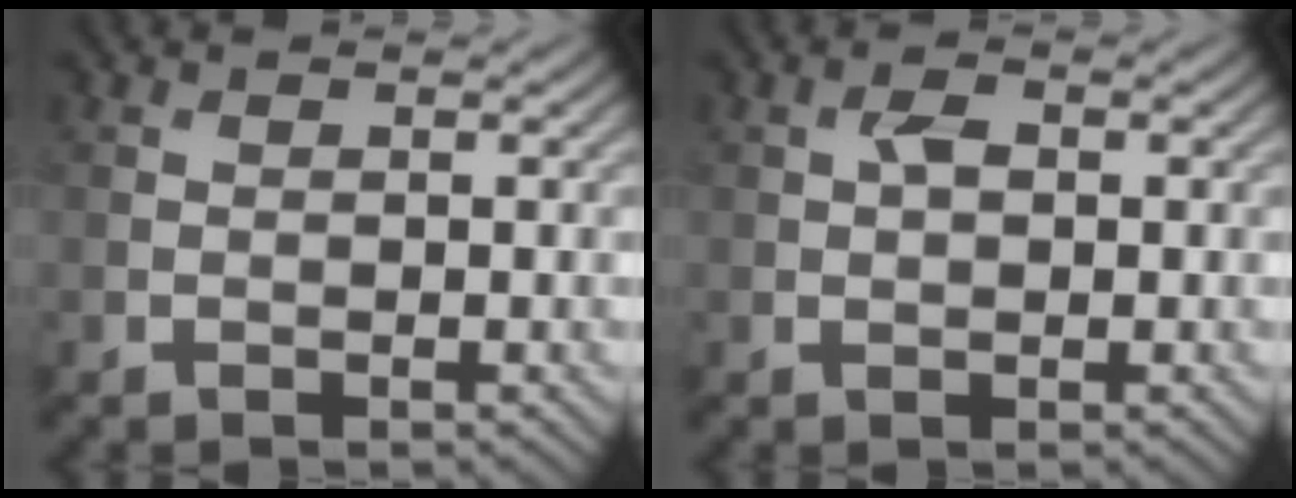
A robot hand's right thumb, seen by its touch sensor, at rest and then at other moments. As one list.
[{"total": 2.0, "force": [0.4, 1.2, 1.5], "torque": [-0.031, 0.002, 0.005]}]